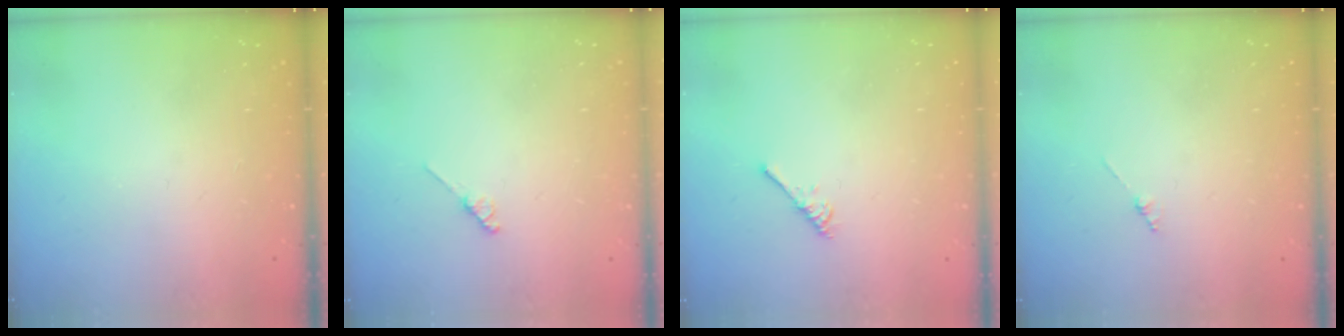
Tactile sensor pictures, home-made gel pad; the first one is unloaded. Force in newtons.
{"total": 2.0, "press": 1.9, "slide": 0.3}
{"total": 2.7, "press": 2.7, "slide": 0.5}
{"total": 1.3, "press": 1.3, "slide": 0.3}